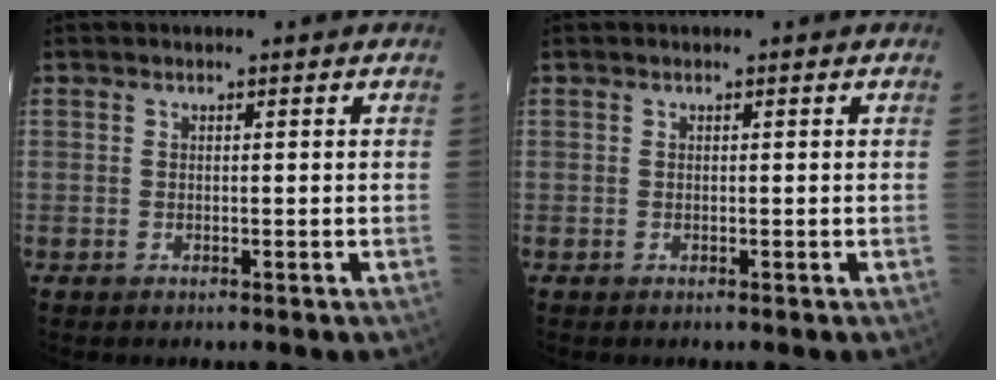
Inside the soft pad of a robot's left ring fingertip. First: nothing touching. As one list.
[{"total": 0.0}]